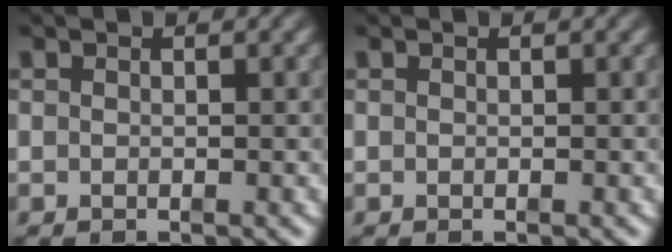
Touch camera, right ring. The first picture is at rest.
{"total": 0.0}